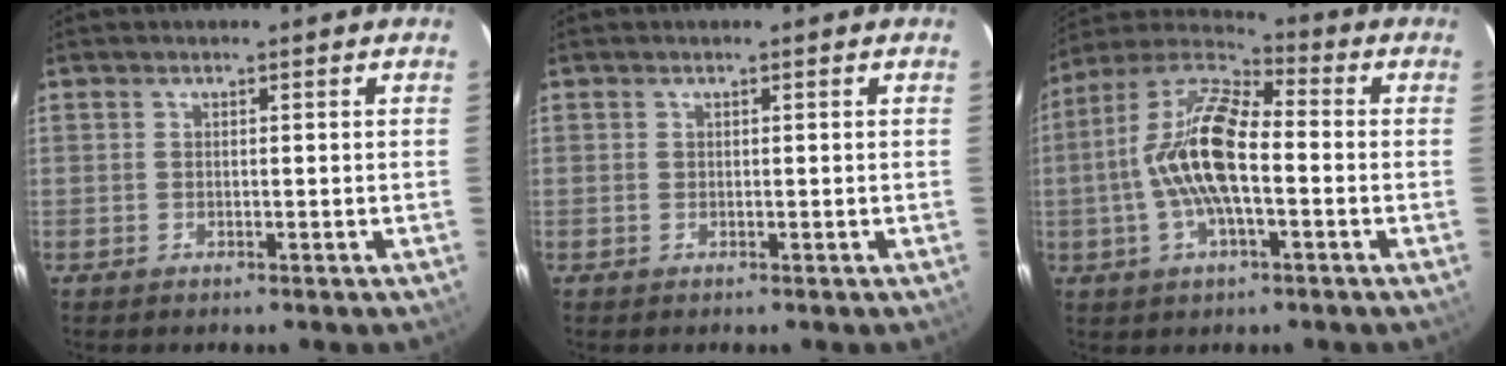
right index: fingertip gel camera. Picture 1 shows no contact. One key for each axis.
{"total": 0.0}
{"total": 15.3, "fx": -1.9, "fy": 5.7, "fz": 14.0, "tx": -0.275, "ty": 0.010, "tz": -0.047}